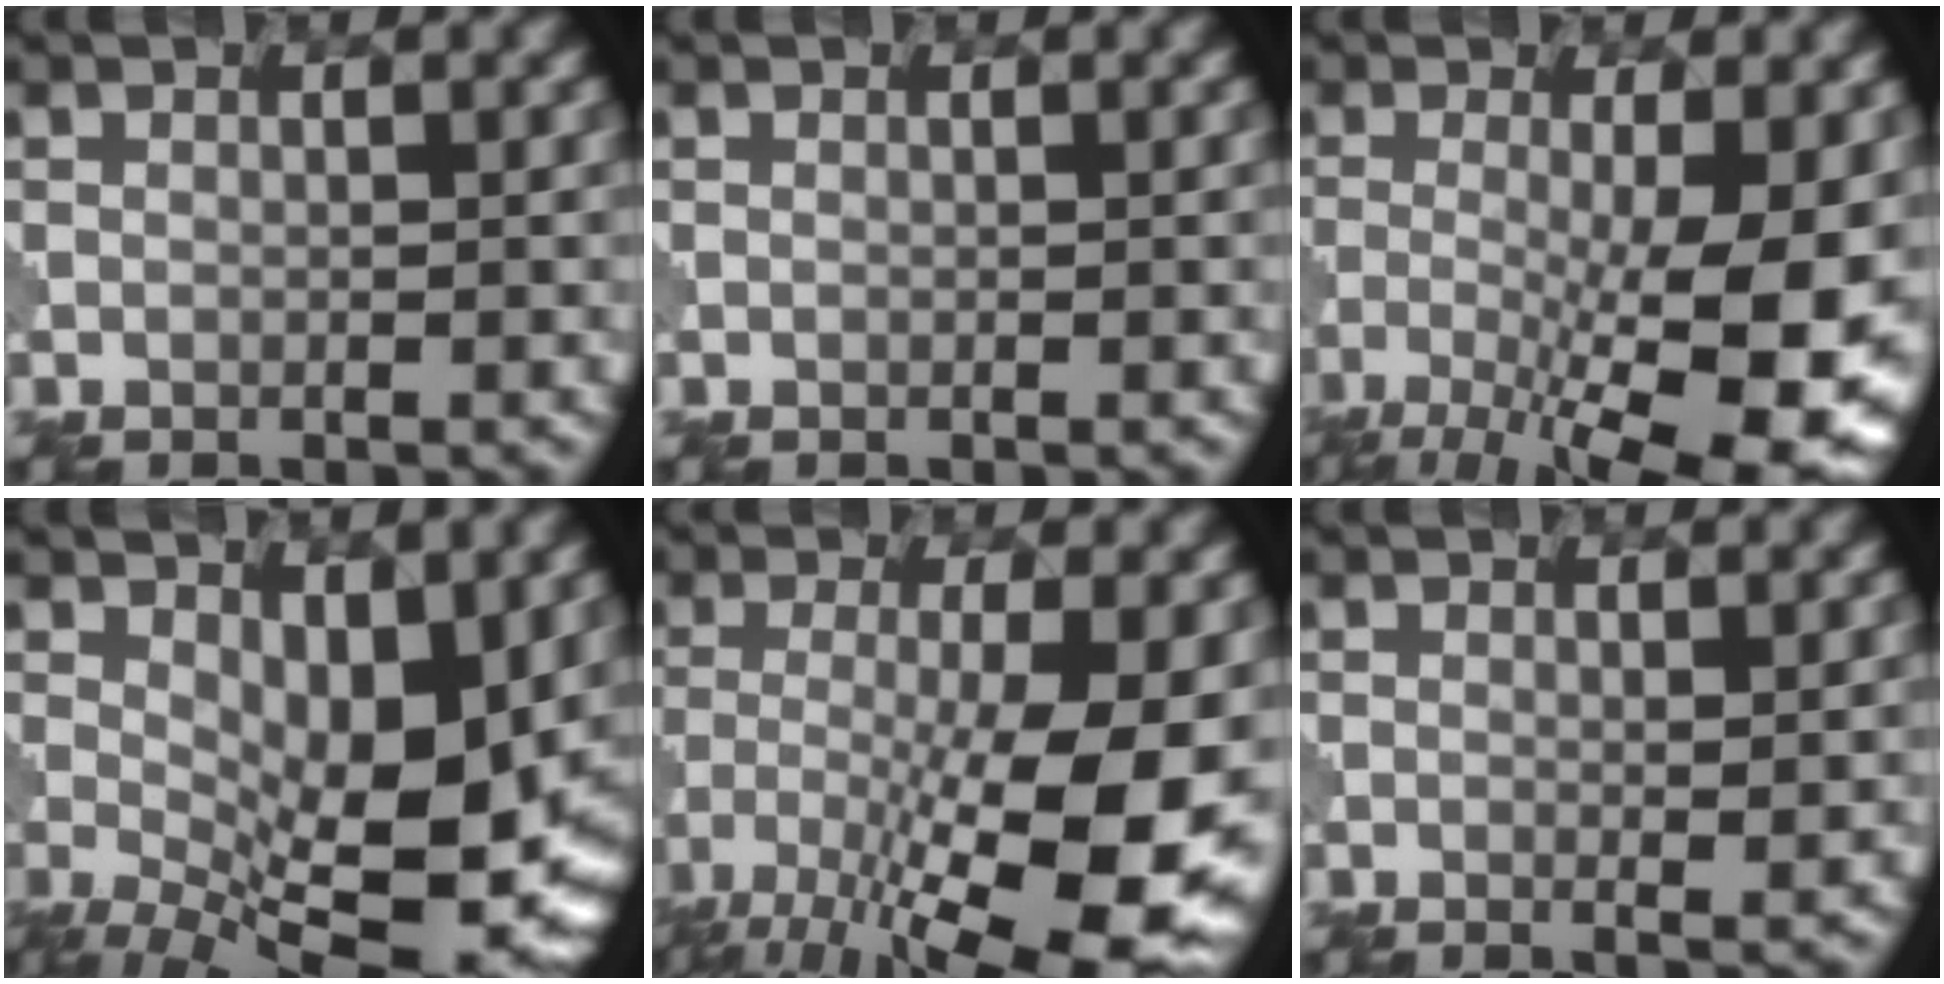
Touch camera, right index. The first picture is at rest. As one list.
[{"total": 0.0}, {"total": 13.4, "force": [-4.0, 4.2, 12.1], "torque": [-0.188, -0.019, -0.058]}, {"total": 12.5, "force": [0.1, 5.5, 11.2], "torque": [-0.157, -0.018, 0.006]}, {"total": 13.9, "force": [-6.2, 3.8, 11.9], "torque": [-0.218, -0.023, -0.098]}, {"total": 1.1, "force": [0.0, 0.1, 1.1], "torque": [-0.018, -0.004, -0.002]}]